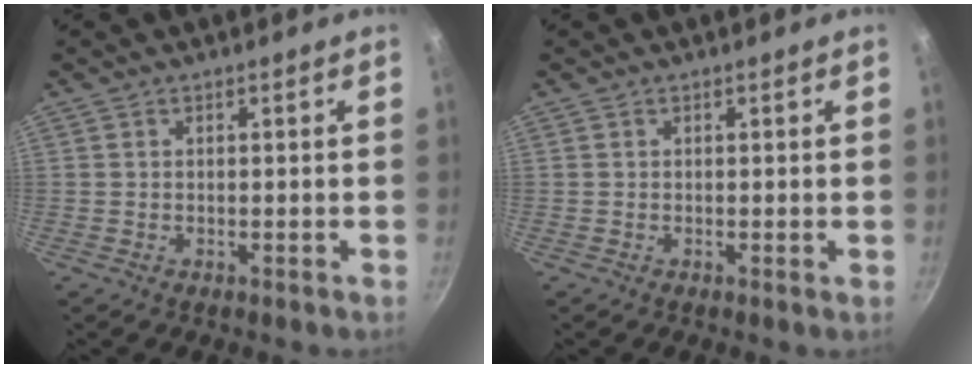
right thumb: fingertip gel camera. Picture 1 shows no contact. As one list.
[{"total": 0.0}]